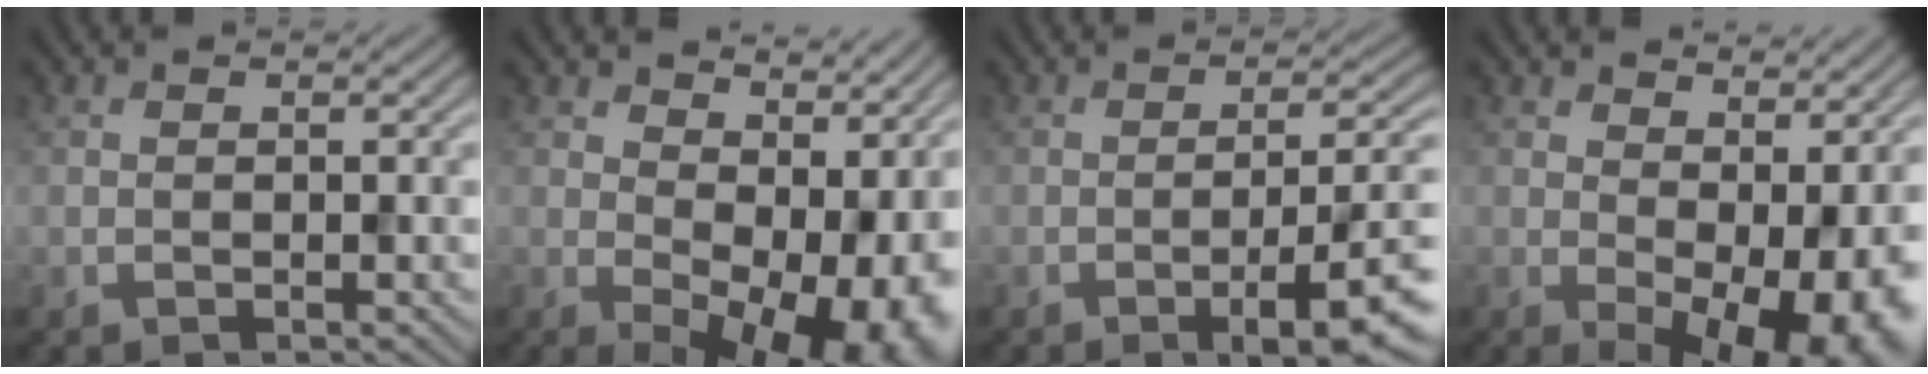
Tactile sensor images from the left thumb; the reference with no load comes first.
{"total": 14.2, "force": [1.6, 8.3, 11.4], "torque": [-0.122, -0.021, 0.061]}
{"total": 8.8, "force": [-3.8, 1.9, 7.7], "torque": [-0.117, -0.006, -0.052]}
{"total": 11.3, "force": [0.3, 5.5, 9.9], "torque": [-0.127, -0.015, 0.027]}